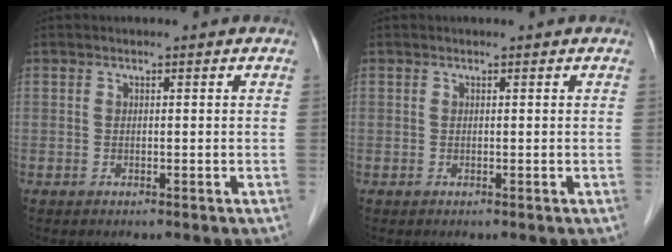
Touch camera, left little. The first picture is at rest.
{"total": 0.0}